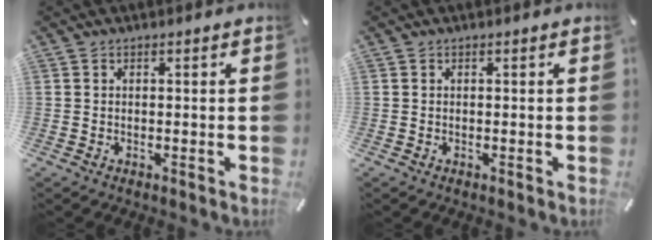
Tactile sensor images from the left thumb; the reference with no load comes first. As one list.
[{"total": 0.0}]